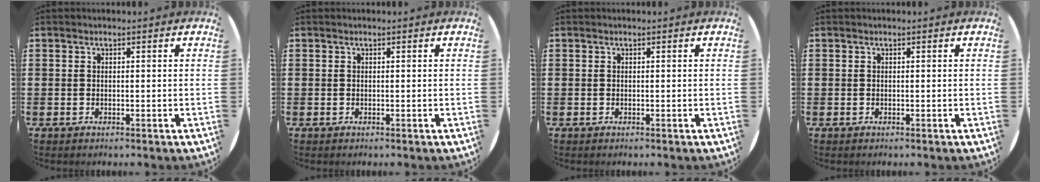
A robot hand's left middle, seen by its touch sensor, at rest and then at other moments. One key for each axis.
{"total": 0.0}
{"total": 0.0}
{"total": 0.0}